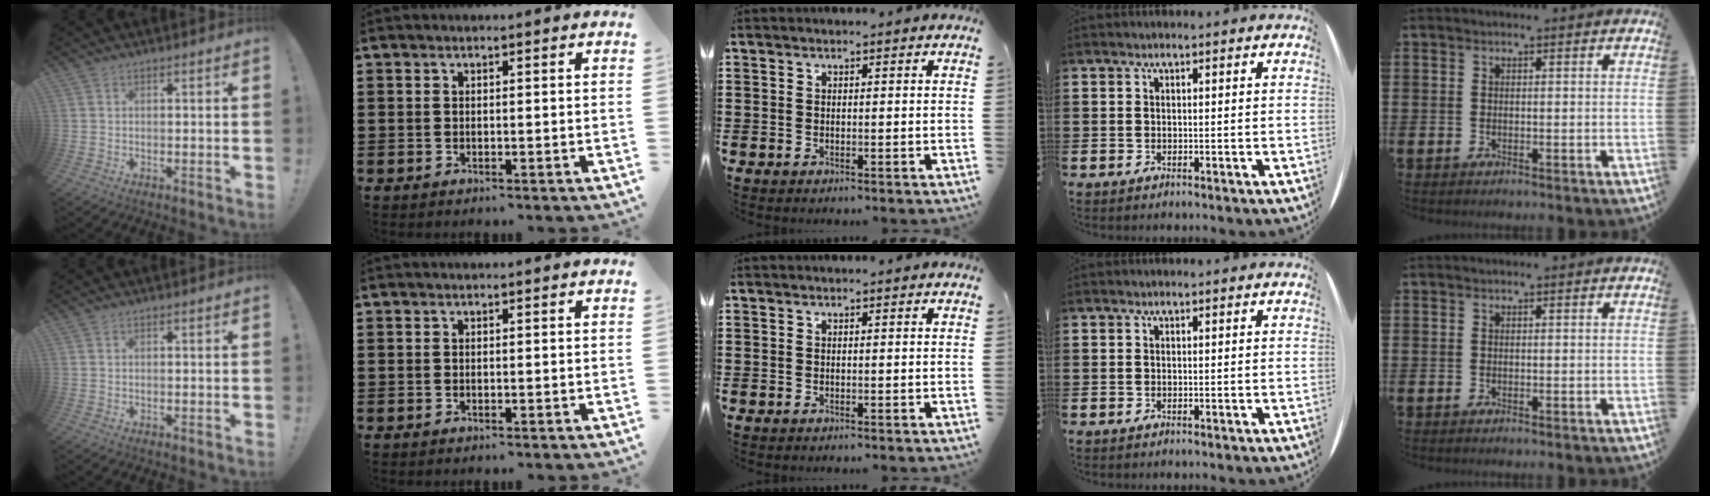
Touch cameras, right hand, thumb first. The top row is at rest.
{}